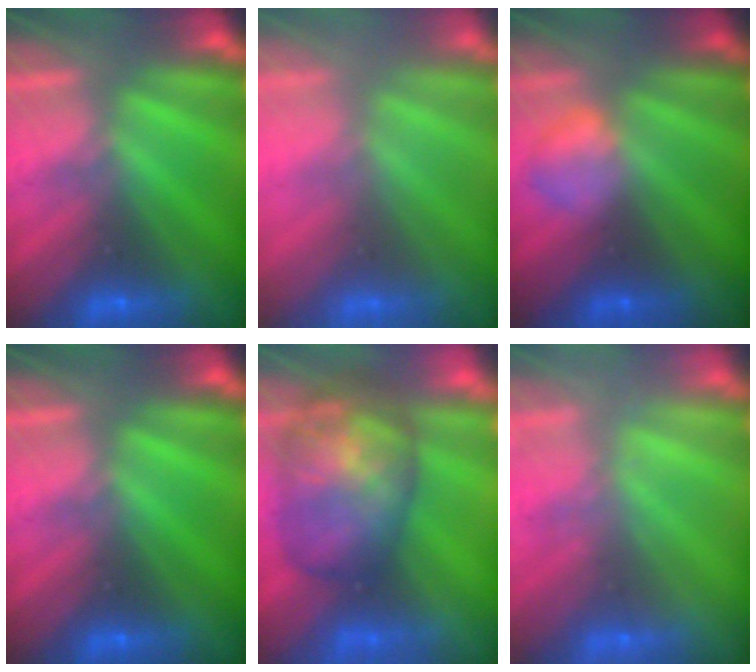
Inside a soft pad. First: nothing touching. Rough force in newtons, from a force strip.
{"total": 3.1}
{"total": 2.2}
{"total": 0.0}
{"total": 7.5}
{"total": 2.2}